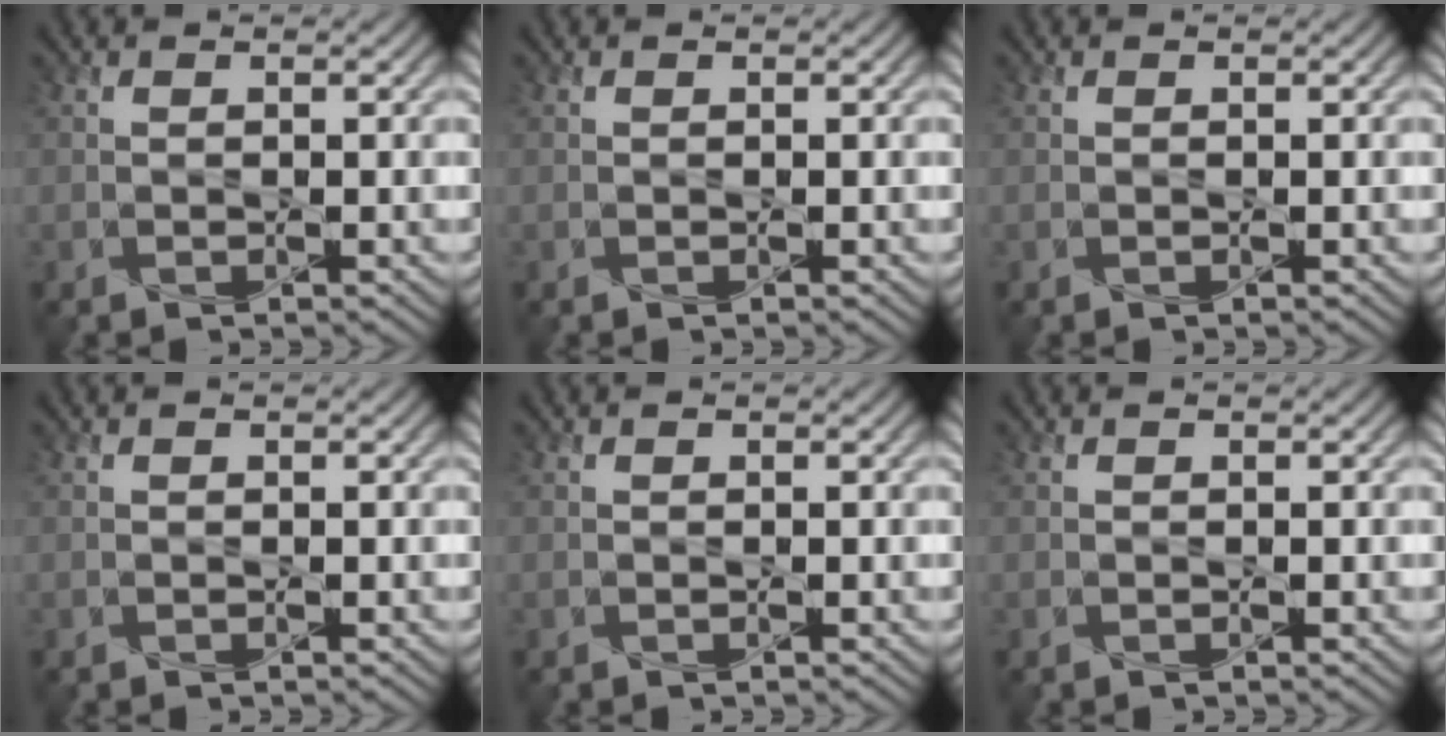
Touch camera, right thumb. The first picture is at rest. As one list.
[{"total": 0.0}, {"total": 0.0}, {"total": 0.0}, {"total": 0.0}, {"total": 0.0}]